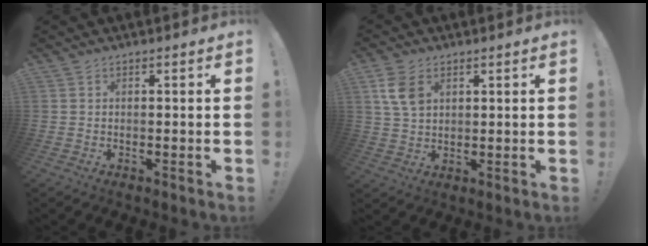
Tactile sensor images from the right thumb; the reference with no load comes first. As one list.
[{"total": 7.8, "force": [3.0, 5.2, 4.9], "torque": [-0.092, -0.007, 0.057]}]